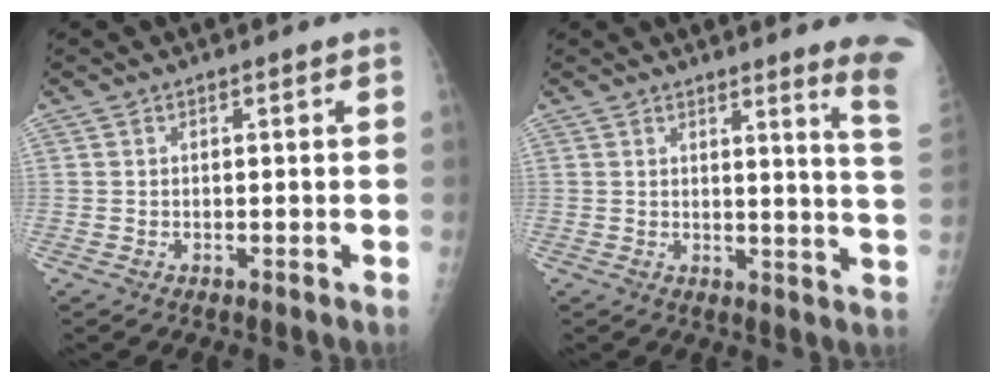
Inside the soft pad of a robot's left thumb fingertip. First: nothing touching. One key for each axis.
{"total": 9.5, "fx": 7.6, "fy": -1.3, "fz": 5.4, "tx": -0.057, "ty": -0.085, "tz": 0.068}